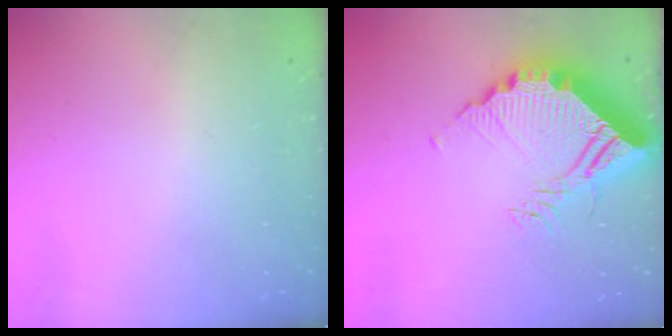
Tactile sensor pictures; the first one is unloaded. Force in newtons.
{"total": 14.3, "press": 14.3, "slide": 1.2}